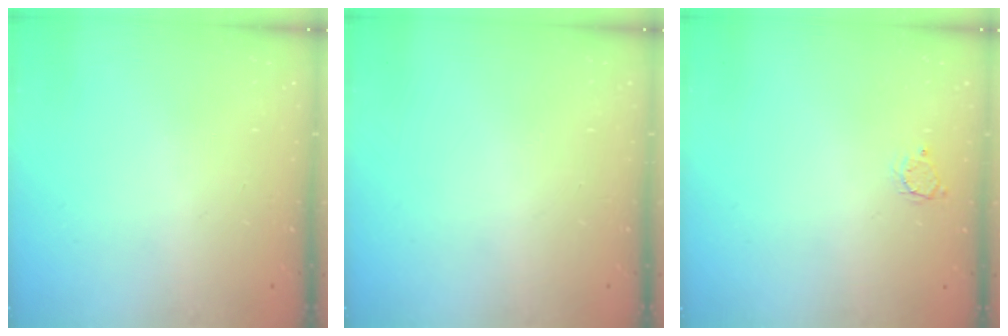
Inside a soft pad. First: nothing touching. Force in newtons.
{"total": 0.0}
{"total": 2.6, "press": 2.6, "slide": 0.2}